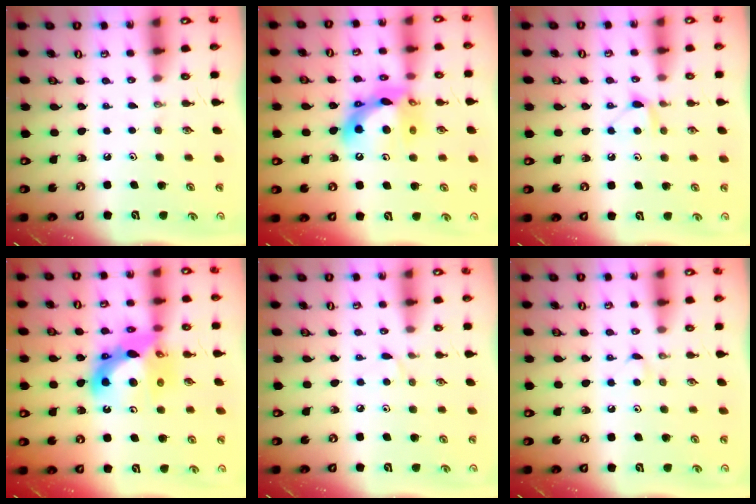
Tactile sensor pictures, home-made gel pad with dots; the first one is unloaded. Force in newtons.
{"total": 14.2, "press": 14.1, "slide": 1.7}
{"total": 6.1, "press": 6.0, "slide": 0.8}
{"total": 13.9, "press": 13.8, "slide": 1.5}
{"total": 4.6, "press": 4.6, "slide": 0.6}
{"total": 3.4, "press": 3.4, "slide": 0.5}